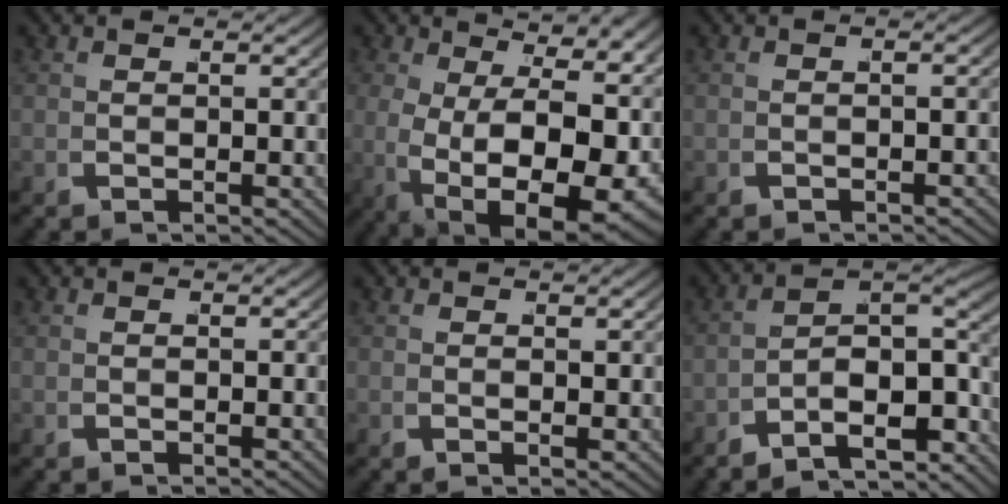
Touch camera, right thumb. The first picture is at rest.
{"total": 14.4, "force": [-0.6, 8.3, 11.8], "torque": [-0.212, -0.056, 0.028]}
{"total": 0.9, "force": [-0.8, 0.1, 0.2], "torque": [-0.001, 0.002, -0.013]}
{"total": 0.0}
{"total": 0.8, "force": [0.6, 0.2, 0.5], "torque": [-0.007, 0.001, 0.011]}
{"total": 10.6, "force": [-4.5, 6.1, 7.4], "torque": [-0.131, -0.041, -0.061]}